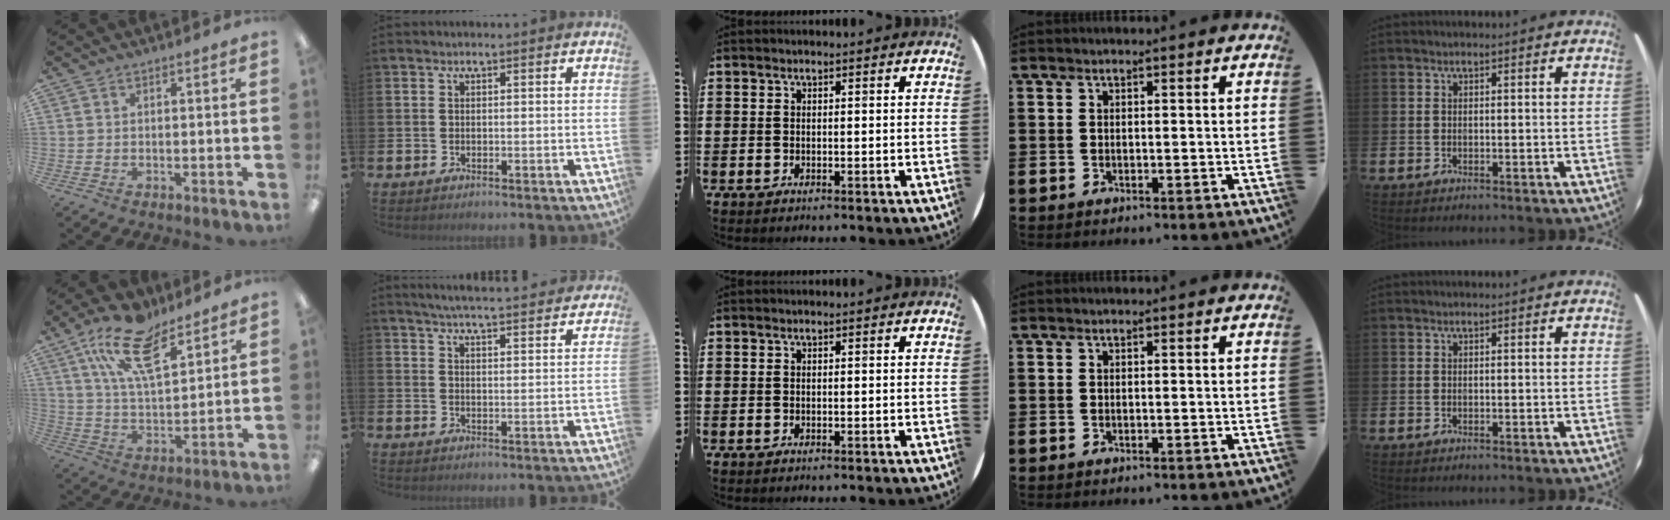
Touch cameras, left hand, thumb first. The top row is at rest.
{"thumb": {"total": 17.2, "force": [11.0, 7.3, 11.0], "torque": [-0.200, -0.045, 0.196]}, "index": {"total": 5.4, "force": [5.3, 0.0, 1.1], "torque": [-0.032, -0.034, 0.094]}}